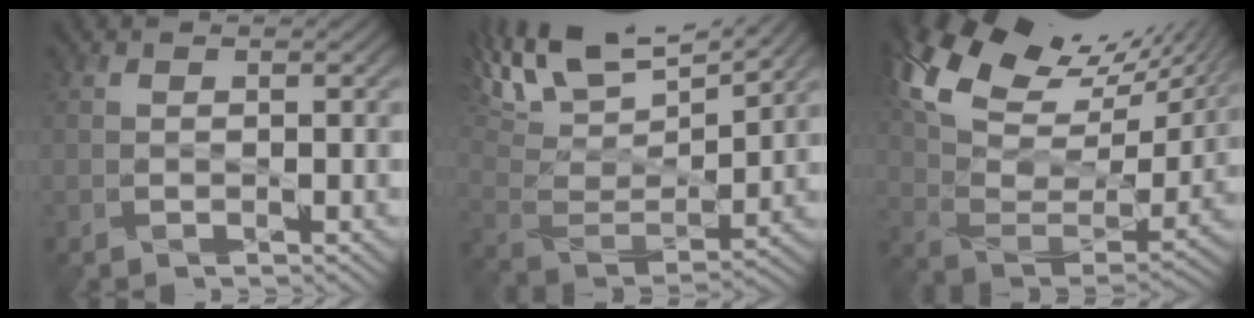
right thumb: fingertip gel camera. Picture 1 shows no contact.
{"total": 17.4, "force": [11.8, 6.5, 11.0], "torque": [-0.267, 0.039, 0.188]}
{"total": 19.1, "force": [12.0, 8.4, 12.1], "torque": [-0.267, 0.038, 0.202]}